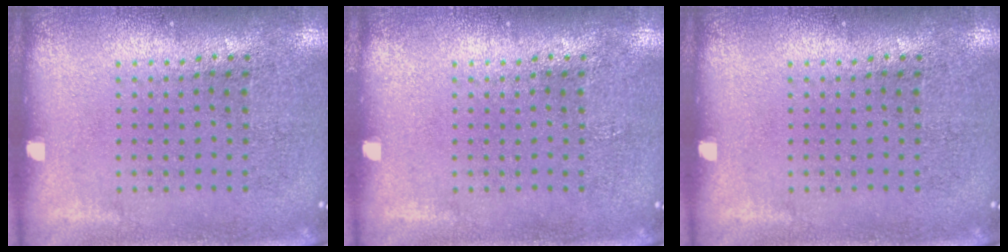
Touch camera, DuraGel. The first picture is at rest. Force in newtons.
{"total": 0.0}
{"total": 0.0}